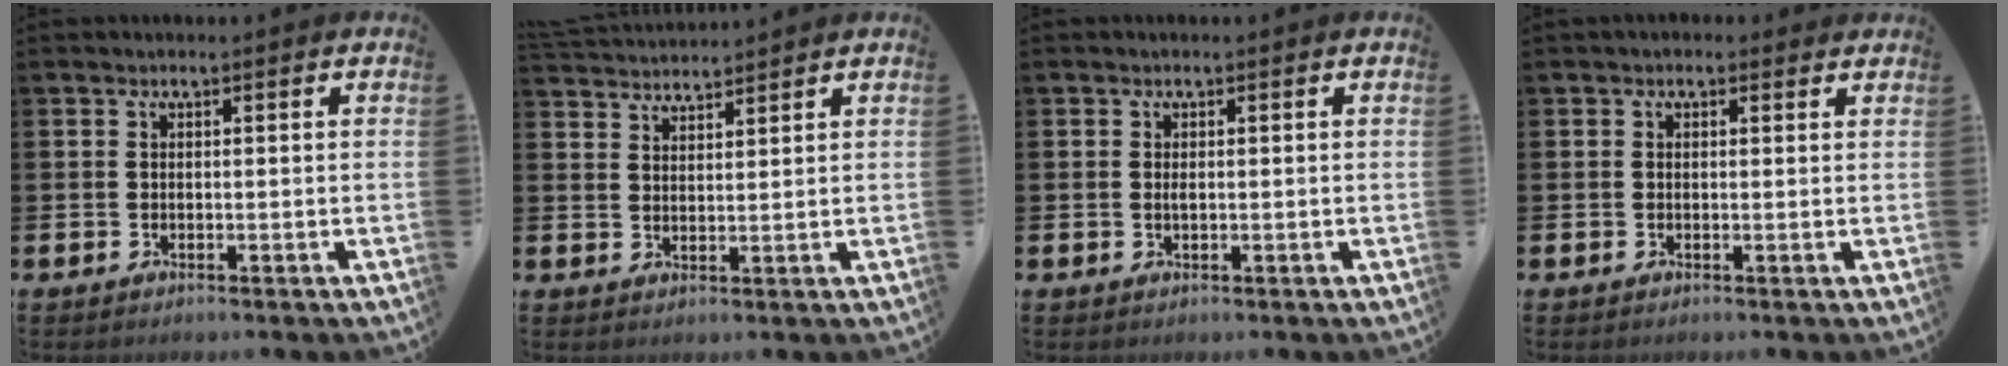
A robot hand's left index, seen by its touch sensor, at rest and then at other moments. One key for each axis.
{"total": 3.3, "fx": 3.3, "fy": 0.2, "fz": -0.2, "tx": -0.005, "ty": -0.019, "tz": 0.060}
{"total": 0.5, "fx": 0.0, "fy": 0.1, "fz": 0.5, "tx": -0.017, "ty": 0.003, "tz": 0.003}
{"total": 0.9, "fx": 0.6, "fy": 0.6, "fz": 0.2, "tx": -0.005, "ty": 0.009, "tz": 0.010}